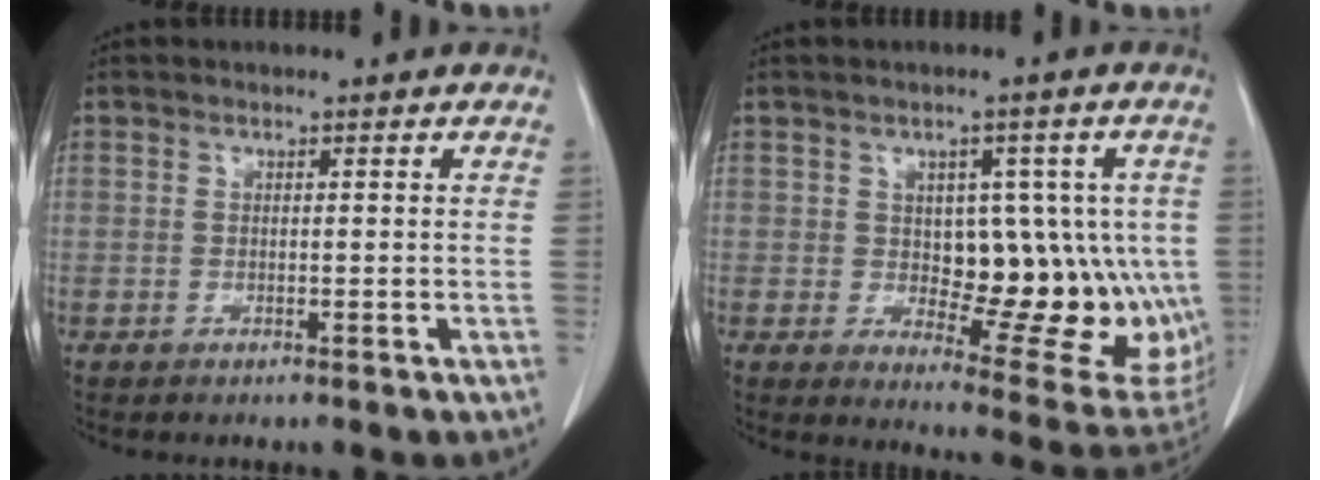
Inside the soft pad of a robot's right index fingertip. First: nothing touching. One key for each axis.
{"total": 16.5, "fx": -0.9, "fy": 7.8, "fz": 14.5, "tx": -0.155, "ty": 0.009, "tz": 0.013}